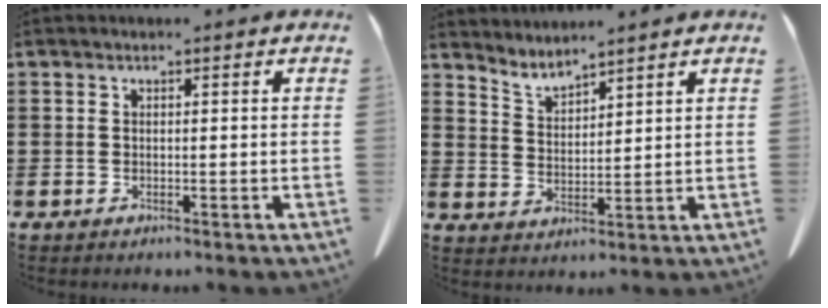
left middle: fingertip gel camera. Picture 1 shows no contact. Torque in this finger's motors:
{"motor_torque": [-0.52, 0.55, -0.21, -0.05]}